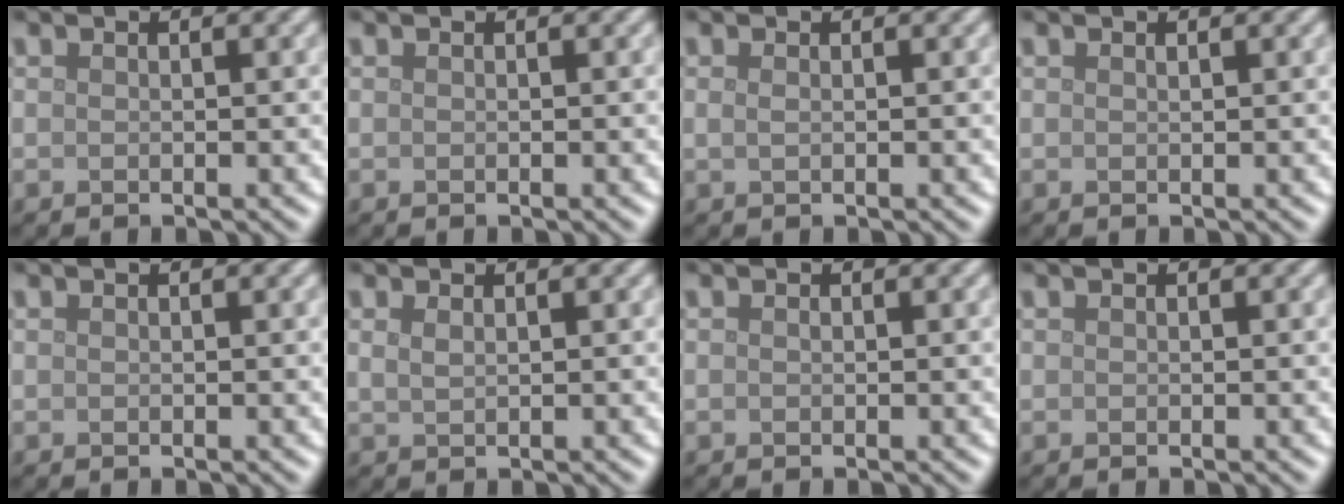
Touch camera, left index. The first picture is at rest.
{"total": 0.0}
{"total": 0.6, "force": [0.2, 0.3, 0.5], "torque": [-0.011, 0.000, 0.003]}
{"total": 0.0}
{"total": 0.0}
{"total": 0.9, "force": [0.6, 0.3, 0.6], "torque": [-0.015, 0.000, 0.013]}
{"total": 0.0}
{"total": 0.0}